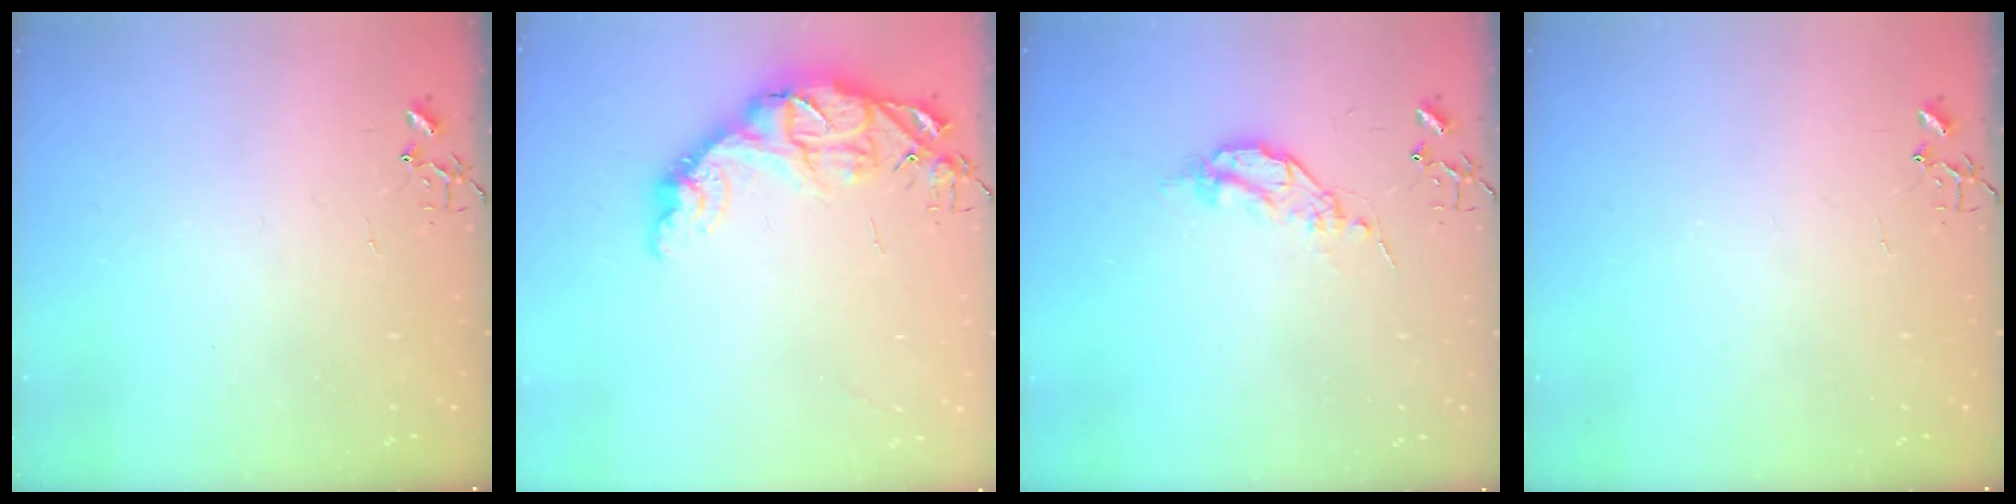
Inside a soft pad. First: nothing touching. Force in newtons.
{"total": 14.4, "press": 14.4, "slide": 1.1}
{"total": 6.6, "press": 6.5, "slide": 1.0}
{"total": 0.0}